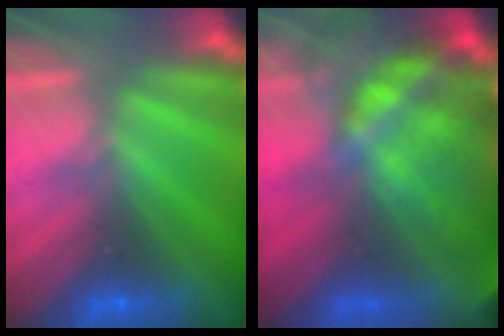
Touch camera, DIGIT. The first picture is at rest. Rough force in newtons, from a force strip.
{"total": 11.6}